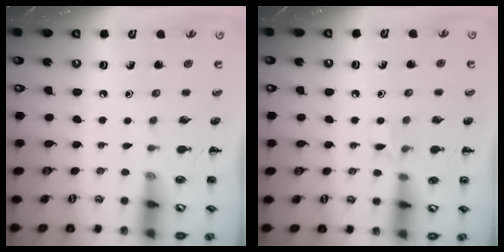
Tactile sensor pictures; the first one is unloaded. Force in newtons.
{"total": 6.3, "press": 5.9, "slide": 2.0}